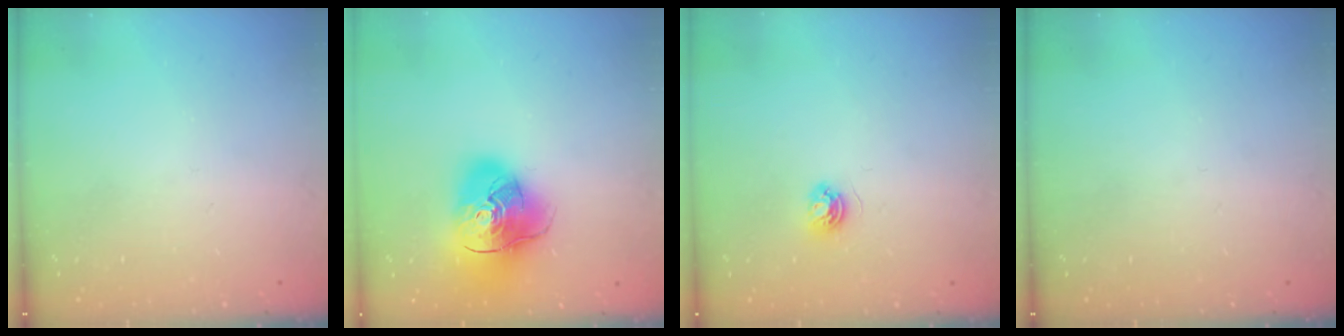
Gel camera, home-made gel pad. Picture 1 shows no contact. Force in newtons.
{"total": 17.9, "press": 17.8, "slide": 2.3}
{"total": 3.7, "press": 3.7, "slide": 0.5}
{"total": 0.0}